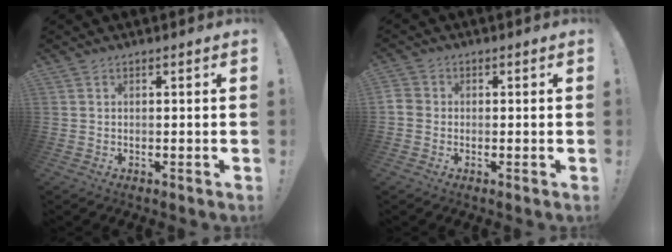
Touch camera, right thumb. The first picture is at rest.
{"total": 2.8, "force": [-0.9, 2.3, 1.2], "torque": [-0.020, 0.011, -0.014]}